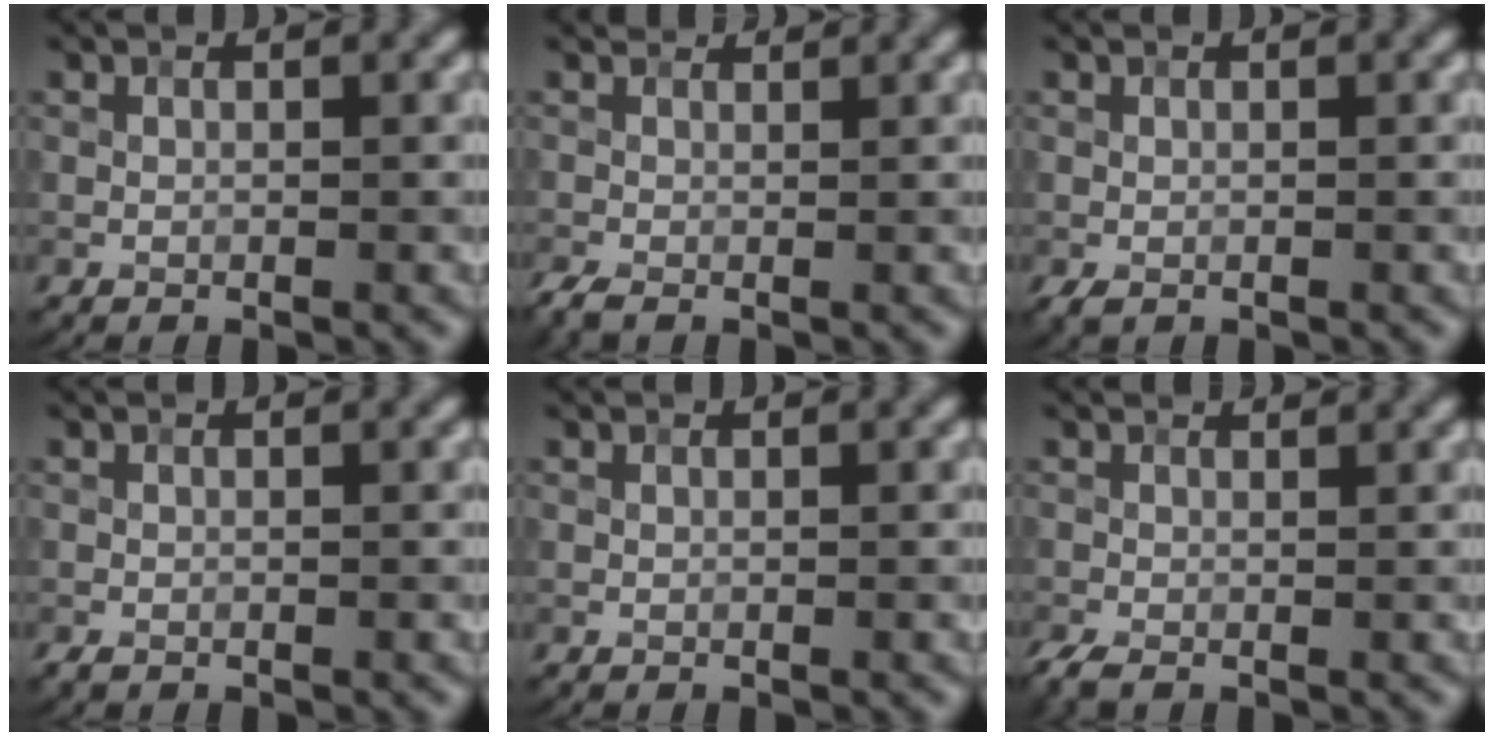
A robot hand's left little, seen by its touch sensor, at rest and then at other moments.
{"total": 1.9, "force": [-0.5, 1.2, 1.4], "torque": [-0.050, -0.003, -0.016]}
{"total": 1.0, "force": [-0.5, 0.7, 0.5], "torque": [-0.018, -0.003, -0.011]}
{"total": 0.7, "force": [-0.4, 0.4, 0.3], "torque": [-0.010, -0.002, -0.009]}
{"total": 0.0}
{"total": 2.0, "force": [-0.7, 1.2, 1.5], "torque": [-0.051, -0.003, -0.021]}